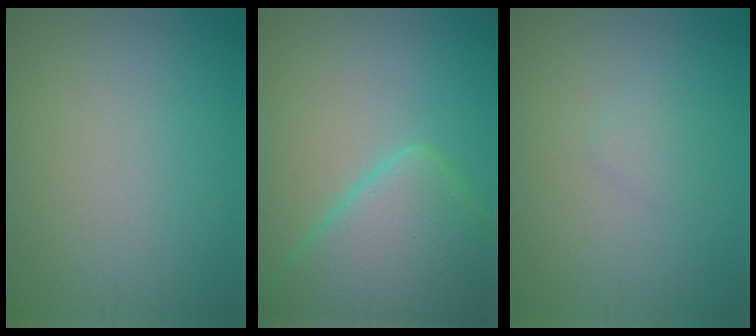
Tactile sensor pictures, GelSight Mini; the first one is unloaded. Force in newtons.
{"total": 8.5, "press": 8.5, "slide": 0.5}
{"total": 1.0, "press": 1.0, "slide": 0.1}